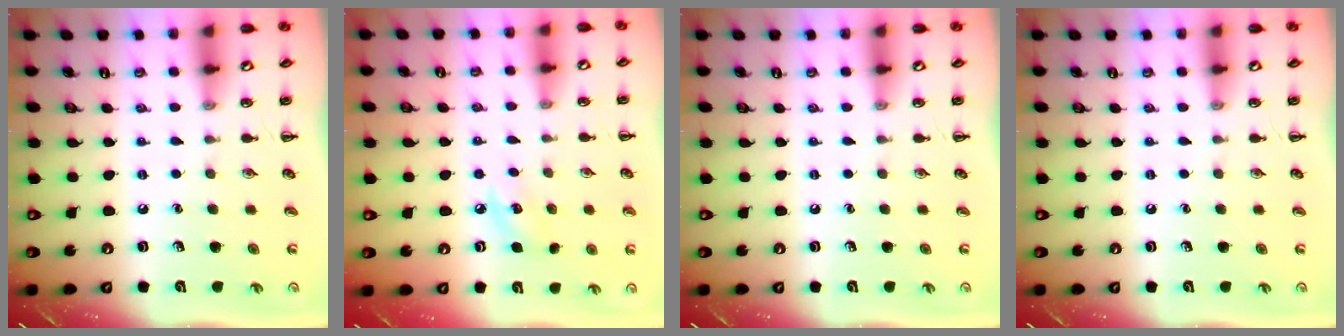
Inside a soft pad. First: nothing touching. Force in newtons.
{"total": 6.6, "press": 6.4, "slide": 1.5}
{"total": 0.0}
{"total": 0.0}